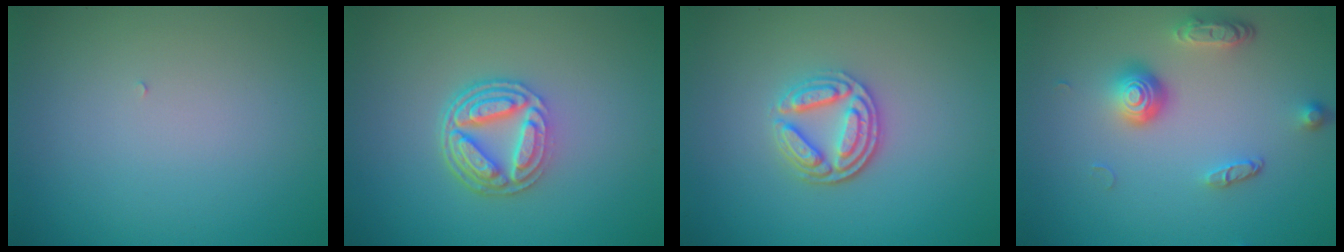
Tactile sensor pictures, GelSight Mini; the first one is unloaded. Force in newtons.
{"total": 5.1, "press": 3.8, "slide": 3.4}
{"total": 3.7, "press": 3.2, "slide": 1.8}
{"total": 3.8, "press": 2.9, "slide": 2.6}